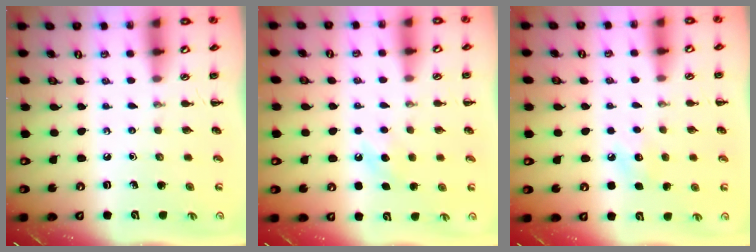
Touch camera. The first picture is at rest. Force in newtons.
{"total": 5.7, "press": 5.5, "slide": 1.6}
{"total": 6.3, "press": 6.1, "slide": 1.7}